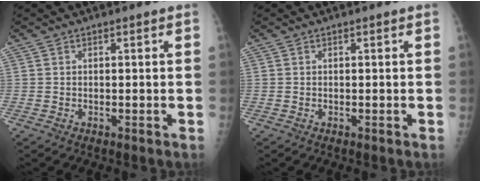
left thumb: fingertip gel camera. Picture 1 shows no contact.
{"total": 0.0}